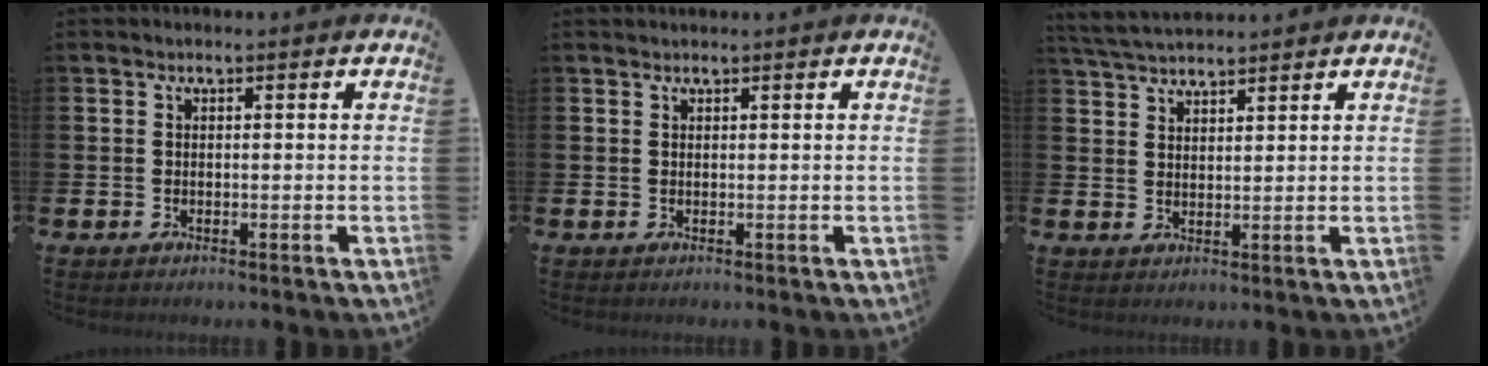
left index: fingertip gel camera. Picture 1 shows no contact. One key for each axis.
{"total": 0.5, "fx": 0.5, "fy": 0.0, "fz": 0.1, "tx": 0.002, "ty": -0.001, "tz": 0.009}
{"total": 4.0, "fx": 3.9, "fy": 0.7, "fz": 0.9, "tx": -0.023, "ty": -0.015, "tz": 0.070}